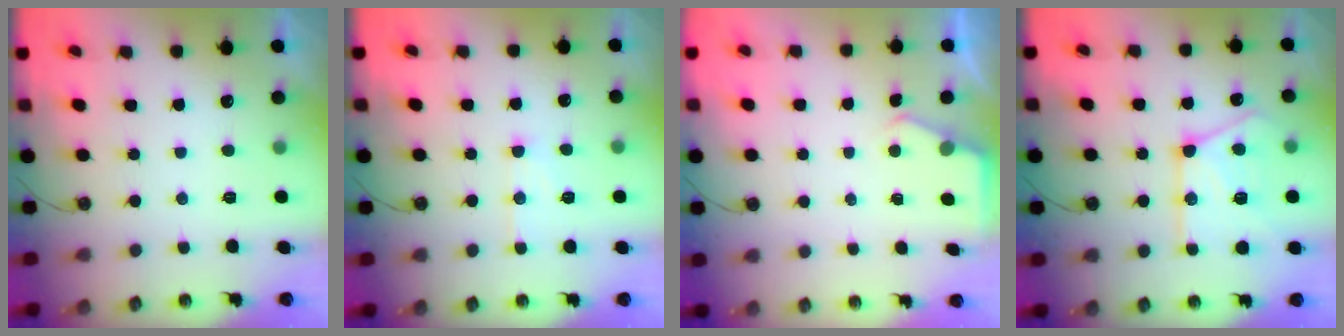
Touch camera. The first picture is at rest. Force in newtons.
{"total": 7.1, "press": 7.1, "slide": 0.6}
{"total": 2.3, "press": 2.3, "slide": 0.3}
{"total": 17.3, "press": 17.2, "slide": 1.5}